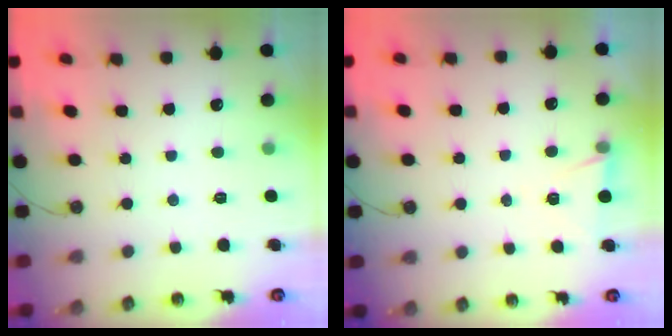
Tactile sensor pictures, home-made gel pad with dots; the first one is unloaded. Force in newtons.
{"total": 5.6, "press": 3.2, "slide": 4.6}